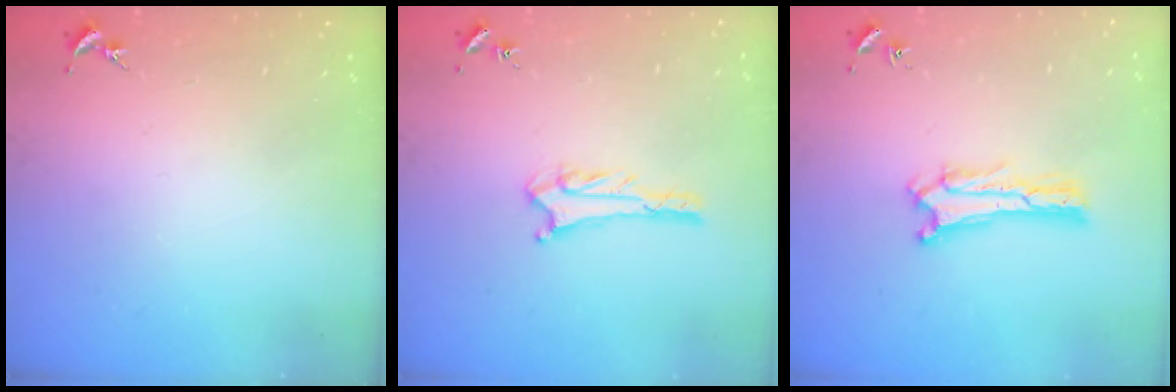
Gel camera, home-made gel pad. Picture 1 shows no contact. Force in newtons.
{"total": 2.8, "press": 2.8, "slide": 0.2}
{"total": 0.7, "press": 0.6, "slide": 0.2}